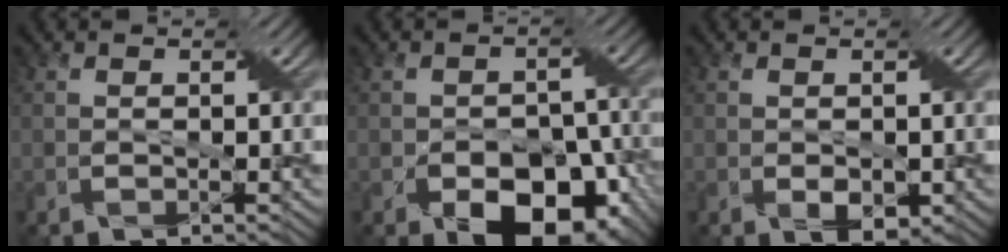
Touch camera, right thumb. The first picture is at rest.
{"total": 12.9, "force": [-6.9, 7.7, 7.7], "torque": [-0.104, -0.013, -0.100]}
{"total": 2.1, "force": [-0.3, 1.4, 1.6], "torque": [-0.035, -0.008, -0.001]}